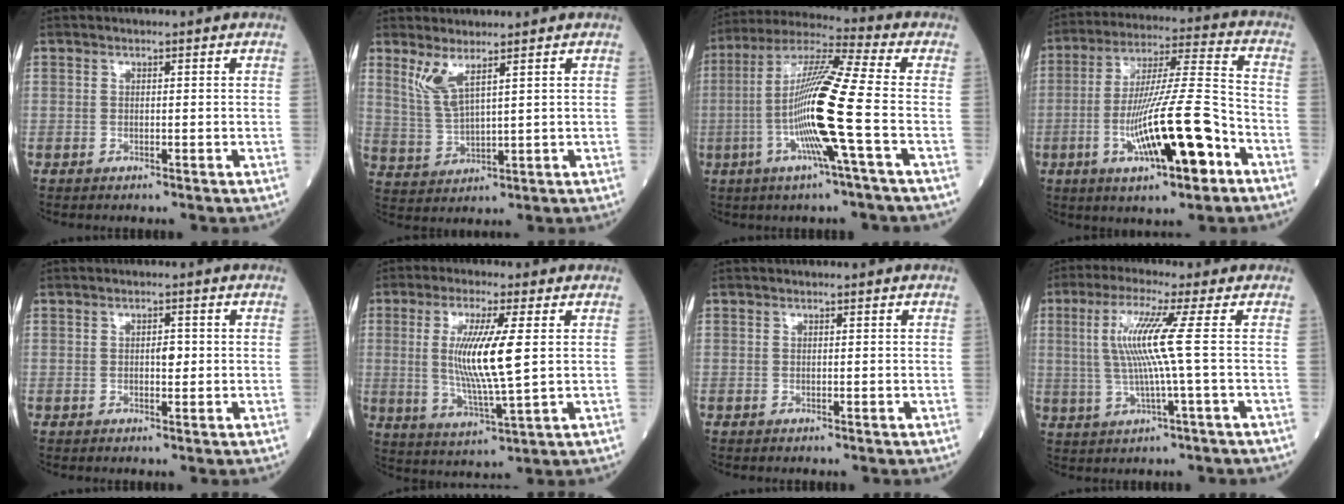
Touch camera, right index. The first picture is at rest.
{"total": 4.7, "force": [3.0, 0.5, 3.6], "torque": [-0.086, -0.007, 0.074]}
{"total": 14.9, "force": [-3.2, -1.3, 14.5], "torque": [-0.285, -0.002, -0.072]}
{"total": 17.1, "force": [-6.4, 2.0, 15.7], "torque": [-0.285, -0.003, -0.102]}
{"total": 1.6, "force": [0.1, 0.7, 1.5], "torque": [-0.022, 0.003, 0.002]}
{"total": 10.7, "force": [1.5, 0.3, 10.6], "torque": [-0.218, -0.013, 0.032]}
{"total": 0.0}
{"total": 8.3, "force": [1.1, -1.5, 8.1], "torque": [-0.171, 0.004, 0.026]}